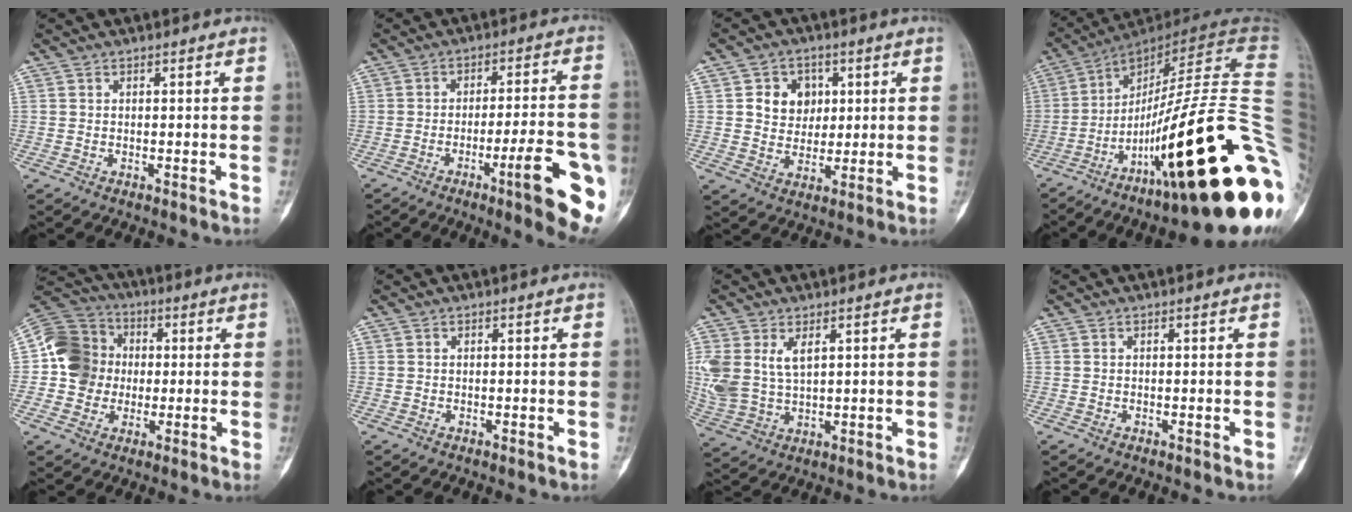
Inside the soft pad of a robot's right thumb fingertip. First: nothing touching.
{"total": 14.5, "force": [-5.7, 2.3, 13.2], "torque": [-0.163, 0.011, -0.077]}
{"total": 7.5, "force": [2.0, 6.4, 3.4], "torque": [-0.018, -0.004, 0.035]}
{"total": 39.1, "force": [-10.8, 7.8, 36.8], "torque": [-0.475, 0.046, -0.172]}
{"total": 12.2, "force": [-0.3, 11.4, 4.5], "torque": [-0.063, 0.022, -0.012]}
{"total": 0.0}
{"total": 9.9, "force": [3.1, 5.8, 7.4], "torque": [-0.168, -0.002, 0.076]}
{"total": 0.0}